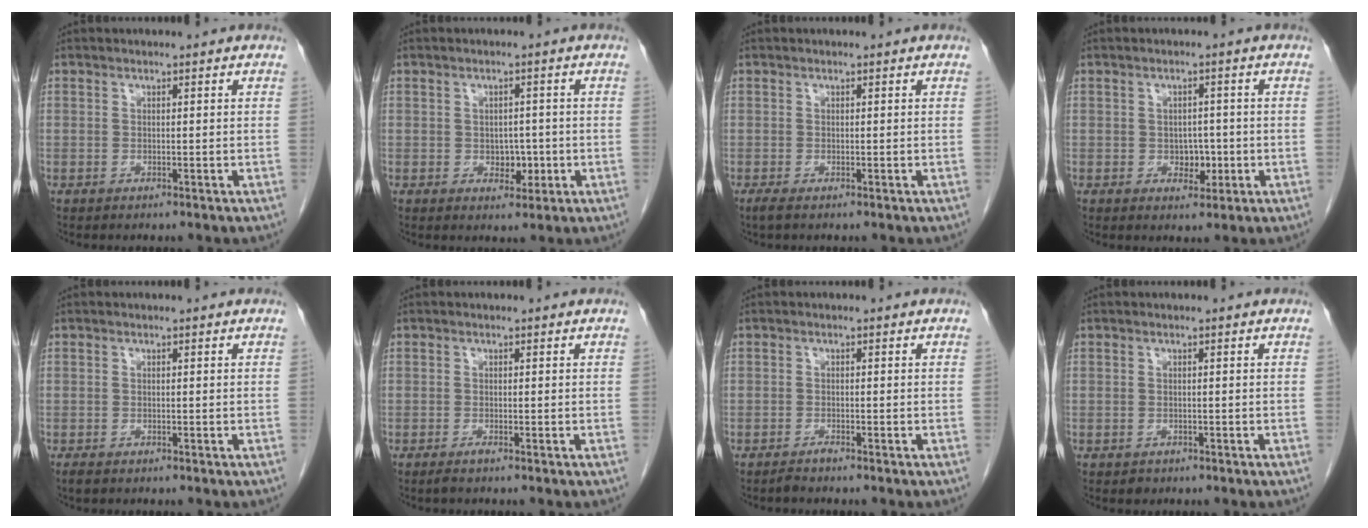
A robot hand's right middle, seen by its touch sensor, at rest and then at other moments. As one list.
[{"total": 2.9, "force": [-0.6, 2.1, 2.0], "torque": [-0.020, 0.004, -0.004]}, {"total": 0.9, "force": [-0.7, 0.1, 0.7], "torque": [-0.019, -0.005, -0.014]}, {"total": 3.0, "force": [-0.6, 2.1, 2.0], "torque": [-0.020, 0.005, -0.005]}, {"total": 1.0, "force": [-0.7, 0.4, 0.5], "torque": [-0.016, -0.003, -0.012]}, {"total": 0.8, "force": [-0.6, -0.1, 0.5], "torque": [-0.011, -0.002, -0.011]}, {"total": 0.9, "force": [-0.8, -0.1, 0.3], "torque": [-0.008, -0.001, -0.015]}, {"total": 0.8, "force": [-0.5, 0.6, 0.1], "torque": [-0.005, 0.002, -0.005]}]